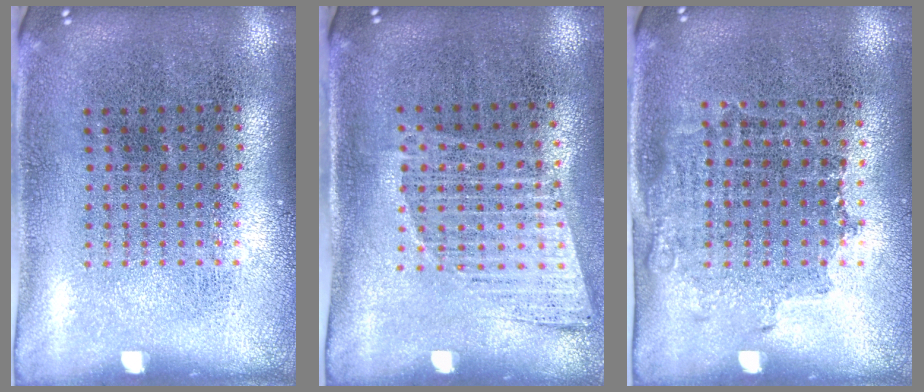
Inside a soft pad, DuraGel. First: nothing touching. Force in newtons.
{"total": 1.2, "press": 1.1, "slide": 0.6}
{"total": 1.0, "press": 0.9, "slide": 0.6}